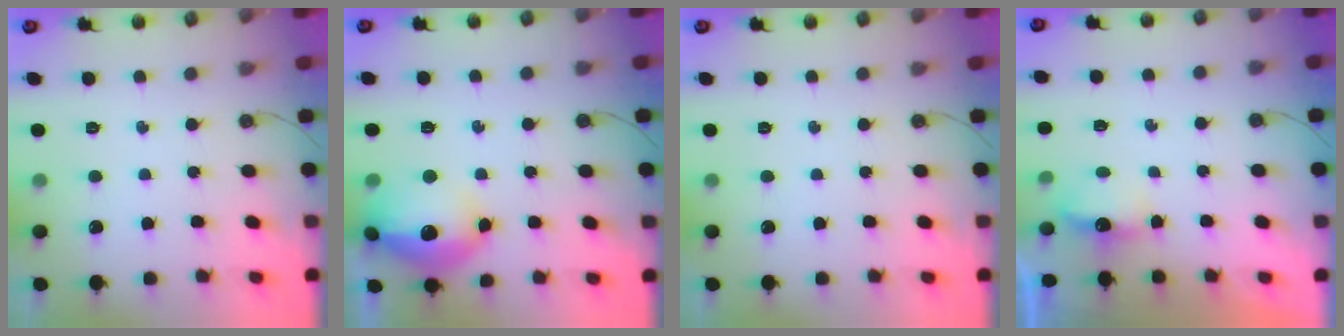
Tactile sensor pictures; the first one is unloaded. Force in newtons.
{"total": 17.6, "press": 17.6, "slide": 1.1}
{"total": 0.0}
{"total": 4.6, "press": 4.5, "slide": 0.8}